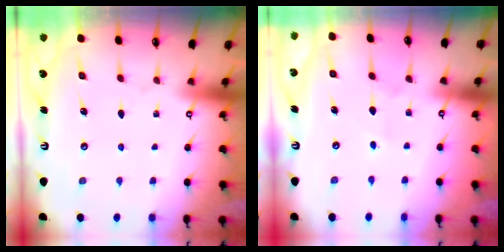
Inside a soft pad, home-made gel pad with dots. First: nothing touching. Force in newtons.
{"total": 2.8, "press": 2.8, "slide": 0.3}